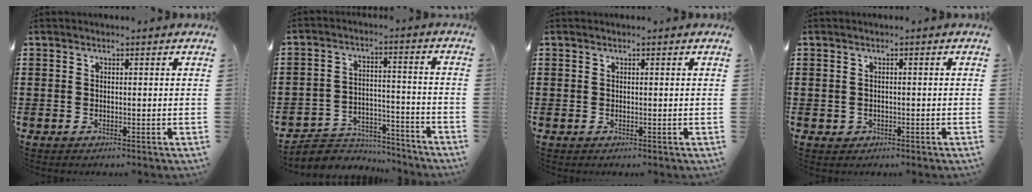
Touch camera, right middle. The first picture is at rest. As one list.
[{"total": 5.2, "force": [-4.9, 1.7, 0.1], "torque": [-0.005, 0.016, -0.101]}, {"total": 0.0}, {"total": 0.8, "force": [-0.3, 0.7, 0.2], "torque": [-0.007, 0.004, -0.007]}]